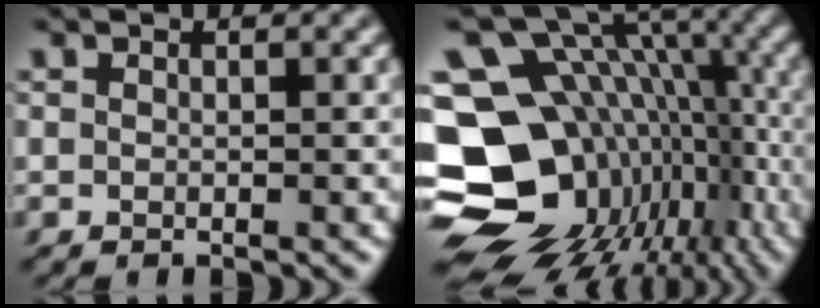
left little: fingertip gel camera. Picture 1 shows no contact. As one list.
[{"total": 18.7, "force": [-4.7, 14.4, 11.0], "torque": [-0.199, -0.008, -0.044]}]